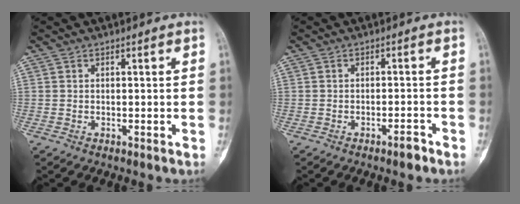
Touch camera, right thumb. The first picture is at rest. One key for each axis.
{"total": 2.3, "fx": -1.7, "fy": 0.5, "fz": 1.4, "tx": -0.025, "ty": 0.010, "tz": -0.027}